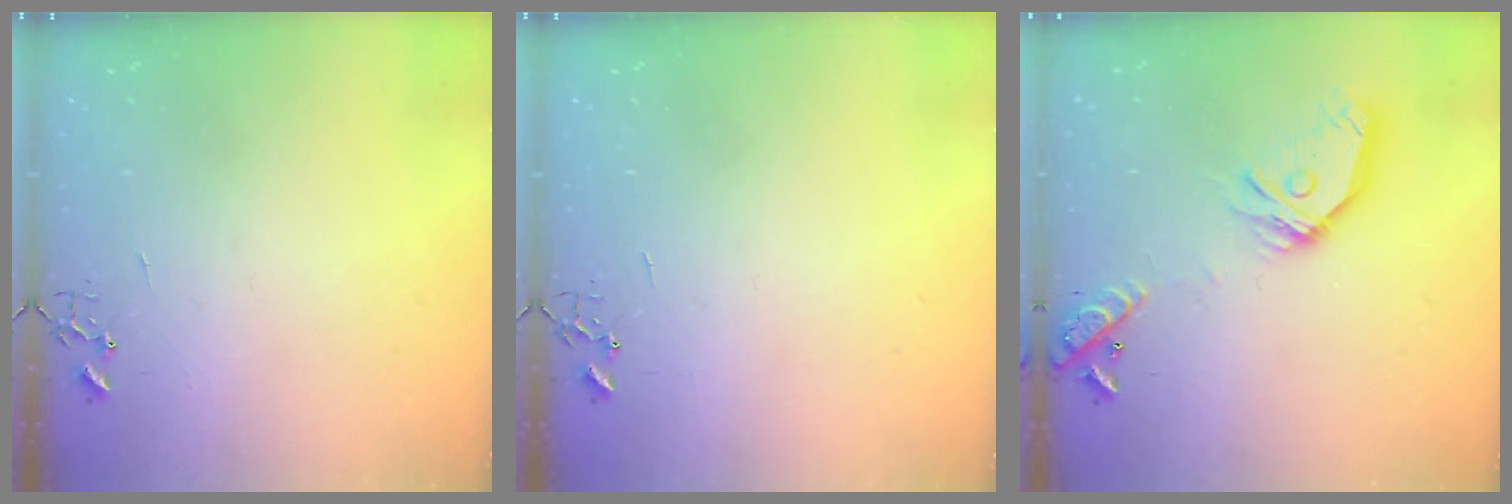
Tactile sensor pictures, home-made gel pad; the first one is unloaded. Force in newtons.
{"total": 0.0}
{"total": 18.6, "press": 18.4, "slide": 2.5}